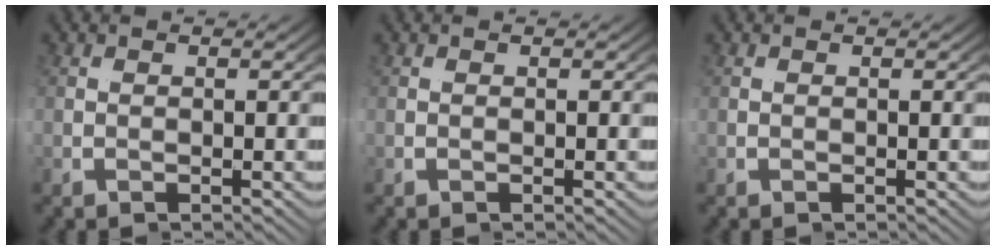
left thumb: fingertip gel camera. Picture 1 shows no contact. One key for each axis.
{"total": 0.0}
{"total": 0.0}